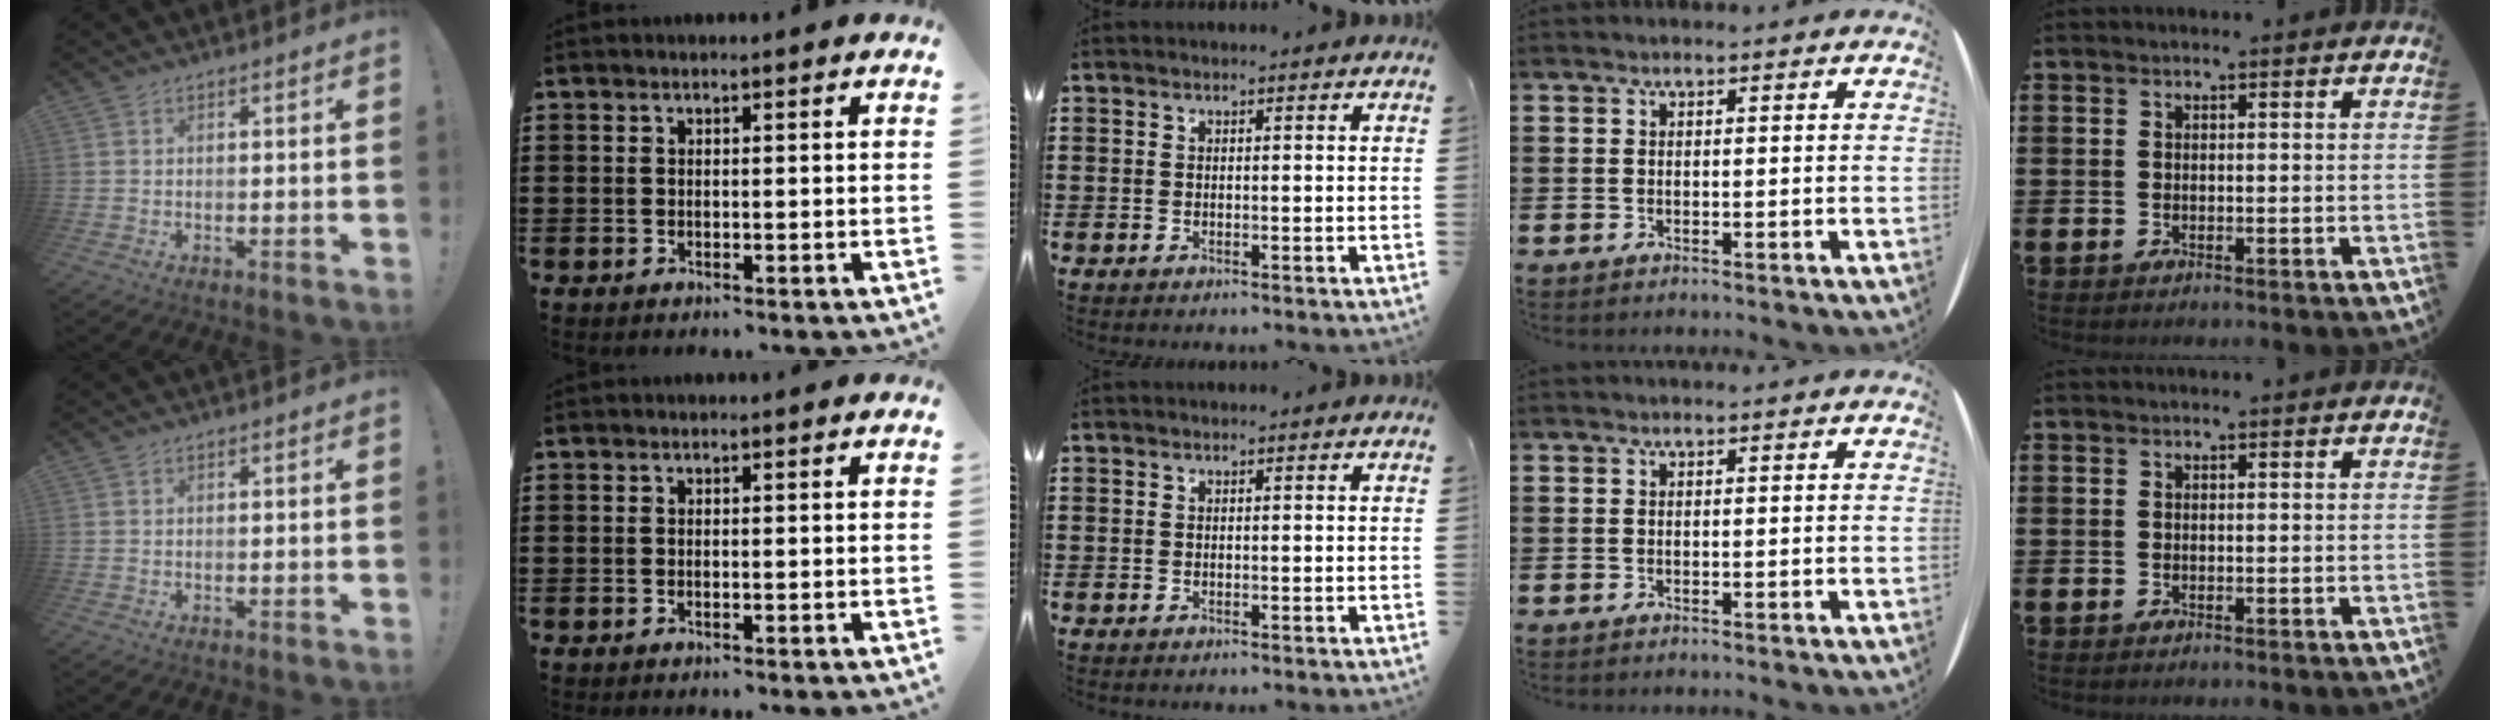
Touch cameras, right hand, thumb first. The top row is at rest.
{}